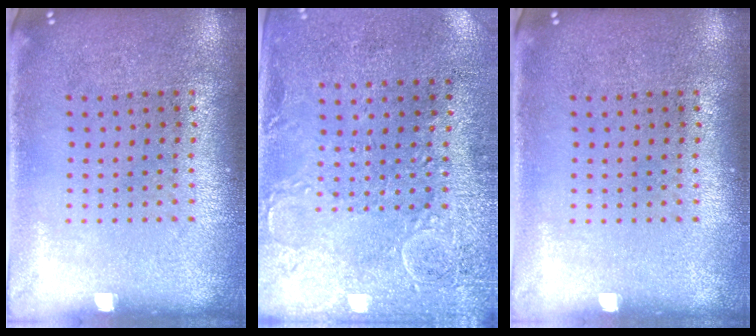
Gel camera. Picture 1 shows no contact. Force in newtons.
{"total": 2.9, "press": 2.3, "slide": 1.8}
{"total": 0.0}